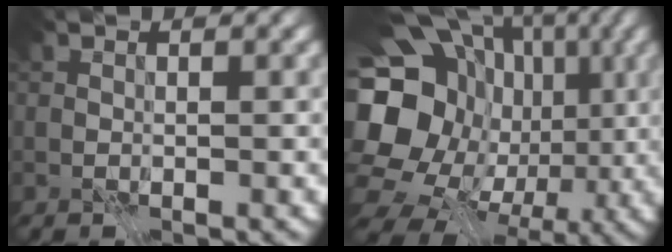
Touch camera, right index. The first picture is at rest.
{"total": 22.2, "force": [-0.3, 19.9, 9.9], "torque": [-0.212, 0.014, -0.026]}